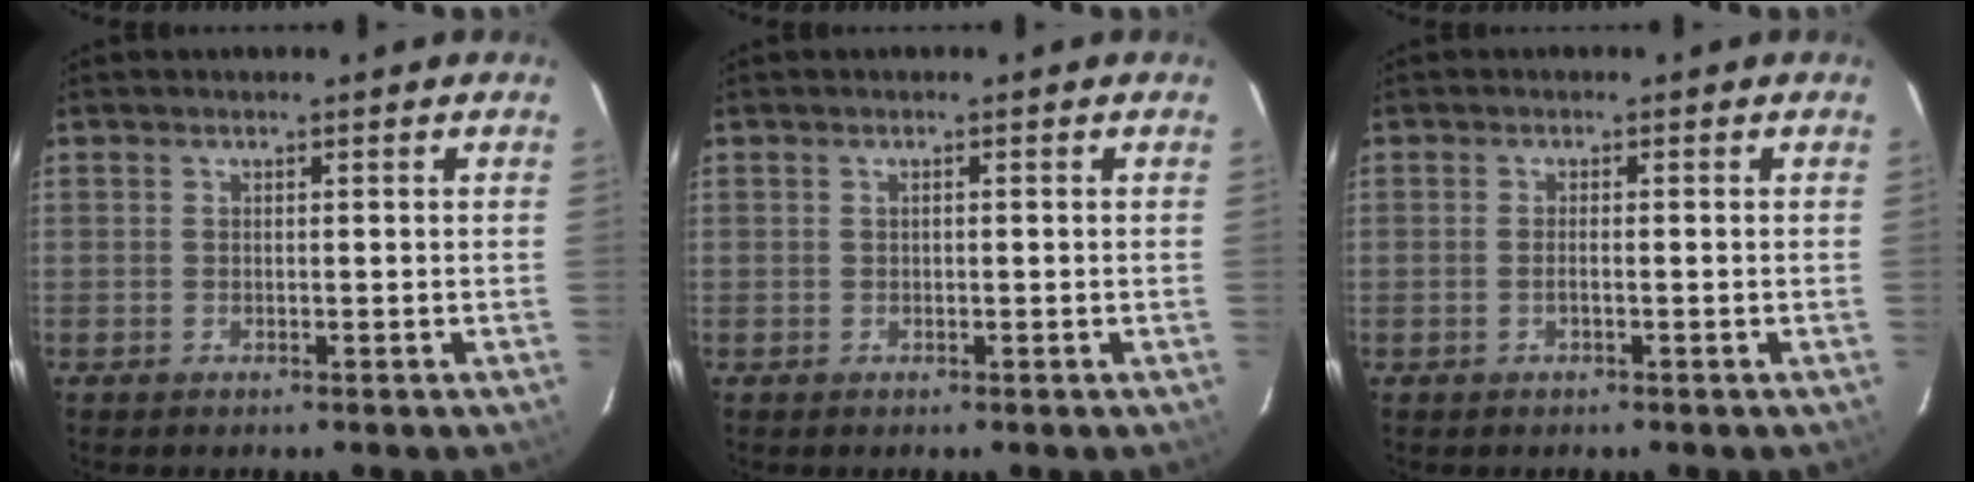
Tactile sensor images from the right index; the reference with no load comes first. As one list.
[{"total": 0.0}, {"total": 1.2, "force": [-0.4, 0.0, 1.1], "torque": [-0.022, 0.001, -0.009]}]